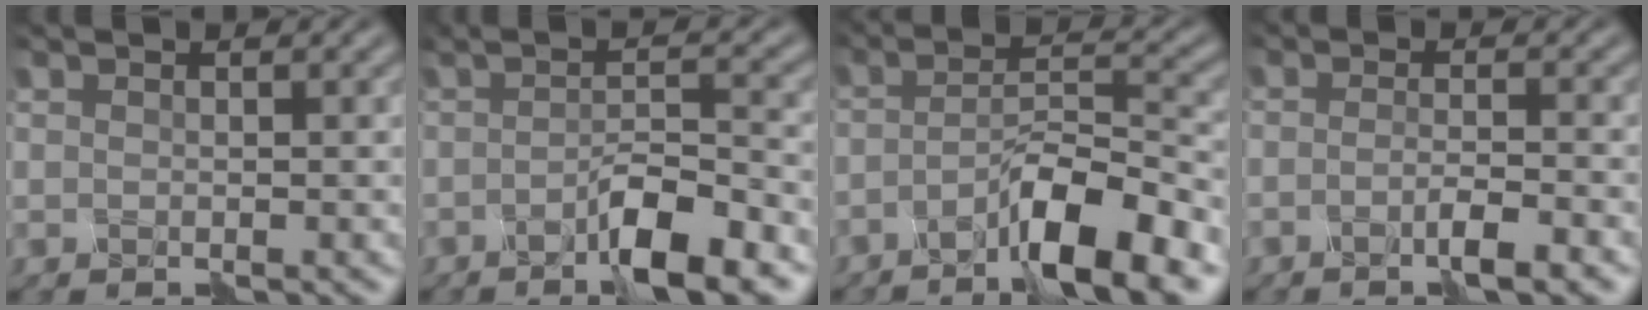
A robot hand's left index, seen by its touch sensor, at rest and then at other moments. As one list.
[{"total": 5.6, "force": [-2.9, 0.5, 4.8], "torque": [-0.078, 0.002, -0.054]}, {"total": 6.8, "force": [-4.4, 0.9, 5.1], "torque": [-0.090, 0.007, -0.078]}, {"total": 2.7, "force": [-2.0, 0.0, 1.9], "torque": [-0.033, 0.001, -0.040]}]